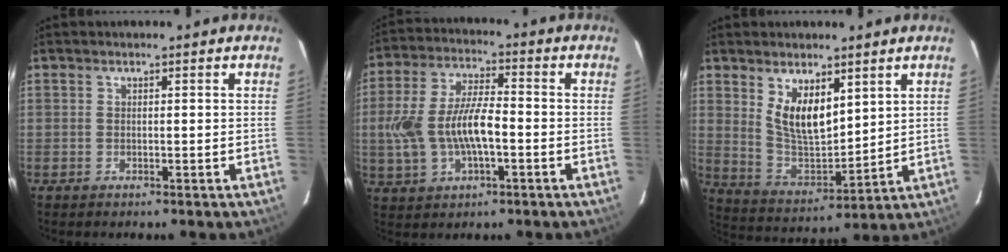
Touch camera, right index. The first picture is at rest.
{"total": 12.7, "force": [-2.2, 5.5, 11.3], "torque": [-0.235, 0.006, -0.034]}
{"total": 10.6, "force": [5.1, 4.8, 8.0], "torque": [-0.142, -0.008, 0.113]}